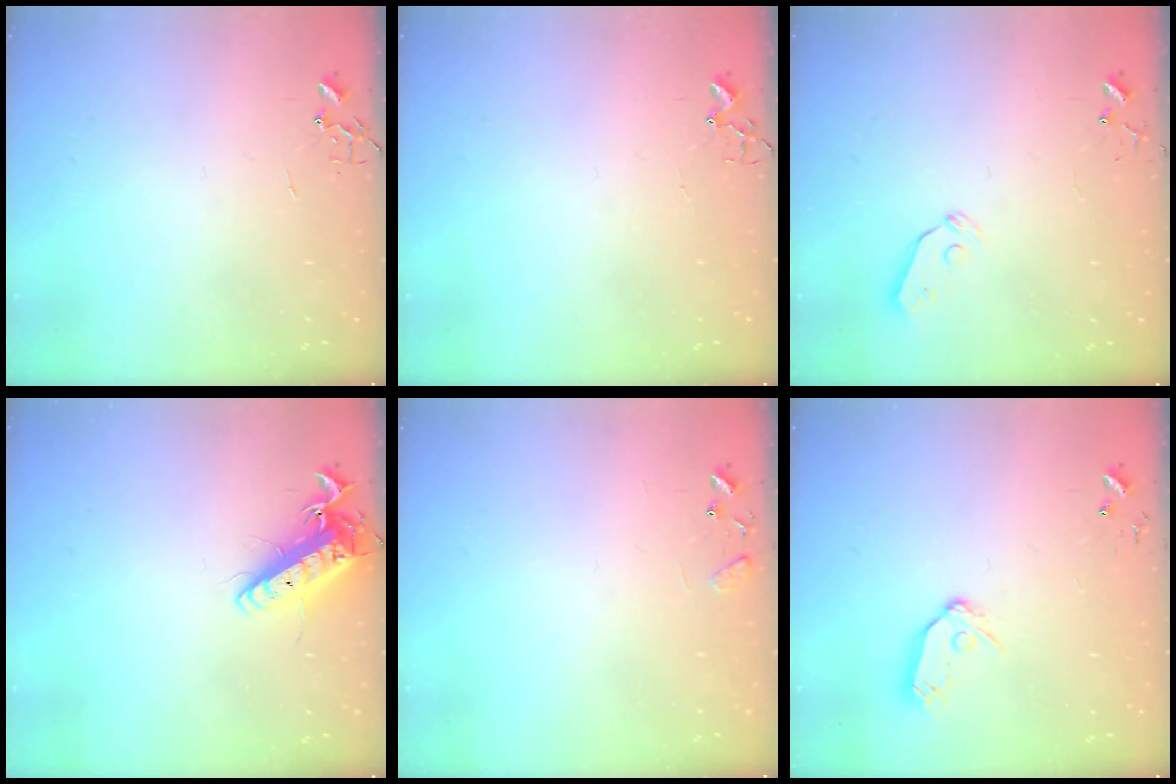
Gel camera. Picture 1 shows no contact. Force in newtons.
{"total": 1.8, "press": 1.8, "slide": 0.2}
{"total": 4.0, "press": 3.9, "slide": 0.8}
{"total": 15.4, "press": 15.1, "slide": 2.8}
{"total": 7.7, "press": 7.7, "slide": 0.6}
{"total": 9.2, "press": 9.1, "slide": 0.8}